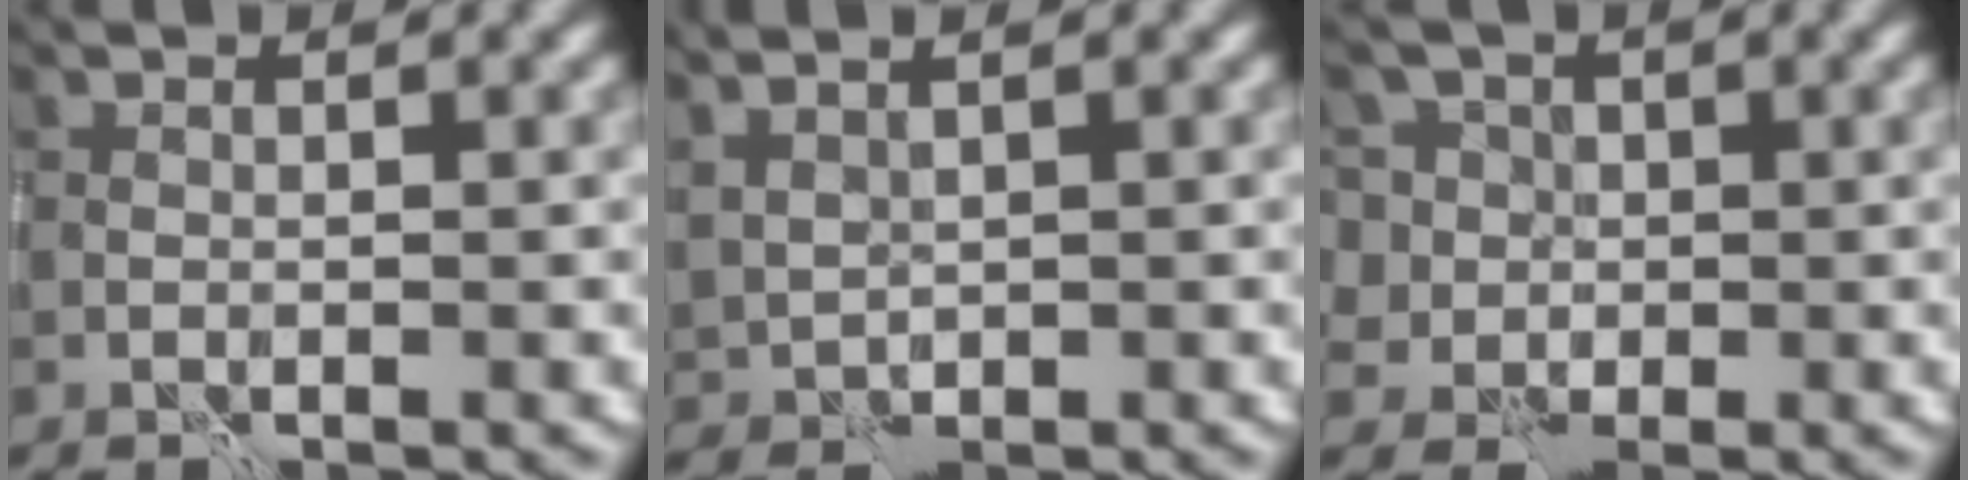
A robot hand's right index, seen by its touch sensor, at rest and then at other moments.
{"total": 2.4, "force": [1.9, 1.0, 1.1], "torque": [-0.026, 0.001, 0.047]}
{"total": 7.3, "force": [2.0, 6.4, 3.0], "torque": [-0.036, 0.035, -0.015]}